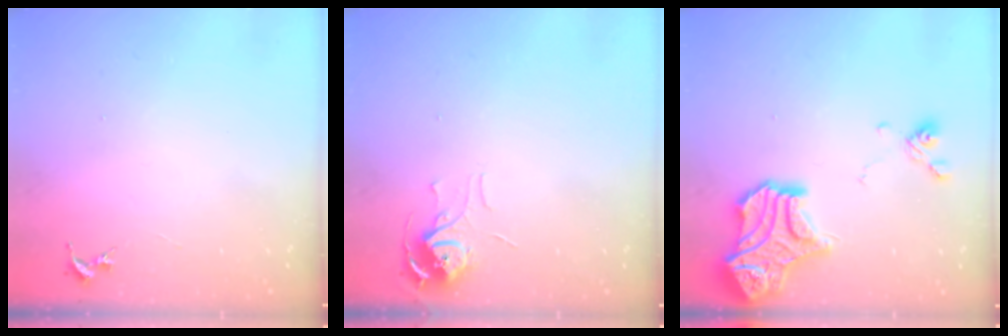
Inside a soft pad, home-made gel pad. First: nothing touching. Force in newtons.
{"total": 6.2, "press": 6.1, "slide": 0.5}
{"total": 17.9, "press": 17.9, "slide": 0.7}